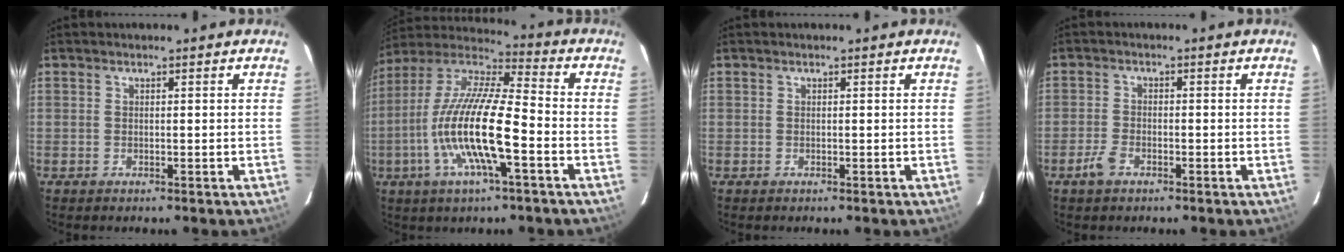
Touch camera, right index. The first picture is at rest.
{"total": 18.2, "force": [-5.4, 3.6, 17.0], "torque": [-0.331, -0.012, -0.113]}
{"total": 0.0}
{"total": 3.5, "force": [-2.1, 1.8, 2.2], "torque": [-0.058, 0.000, -0.041]}